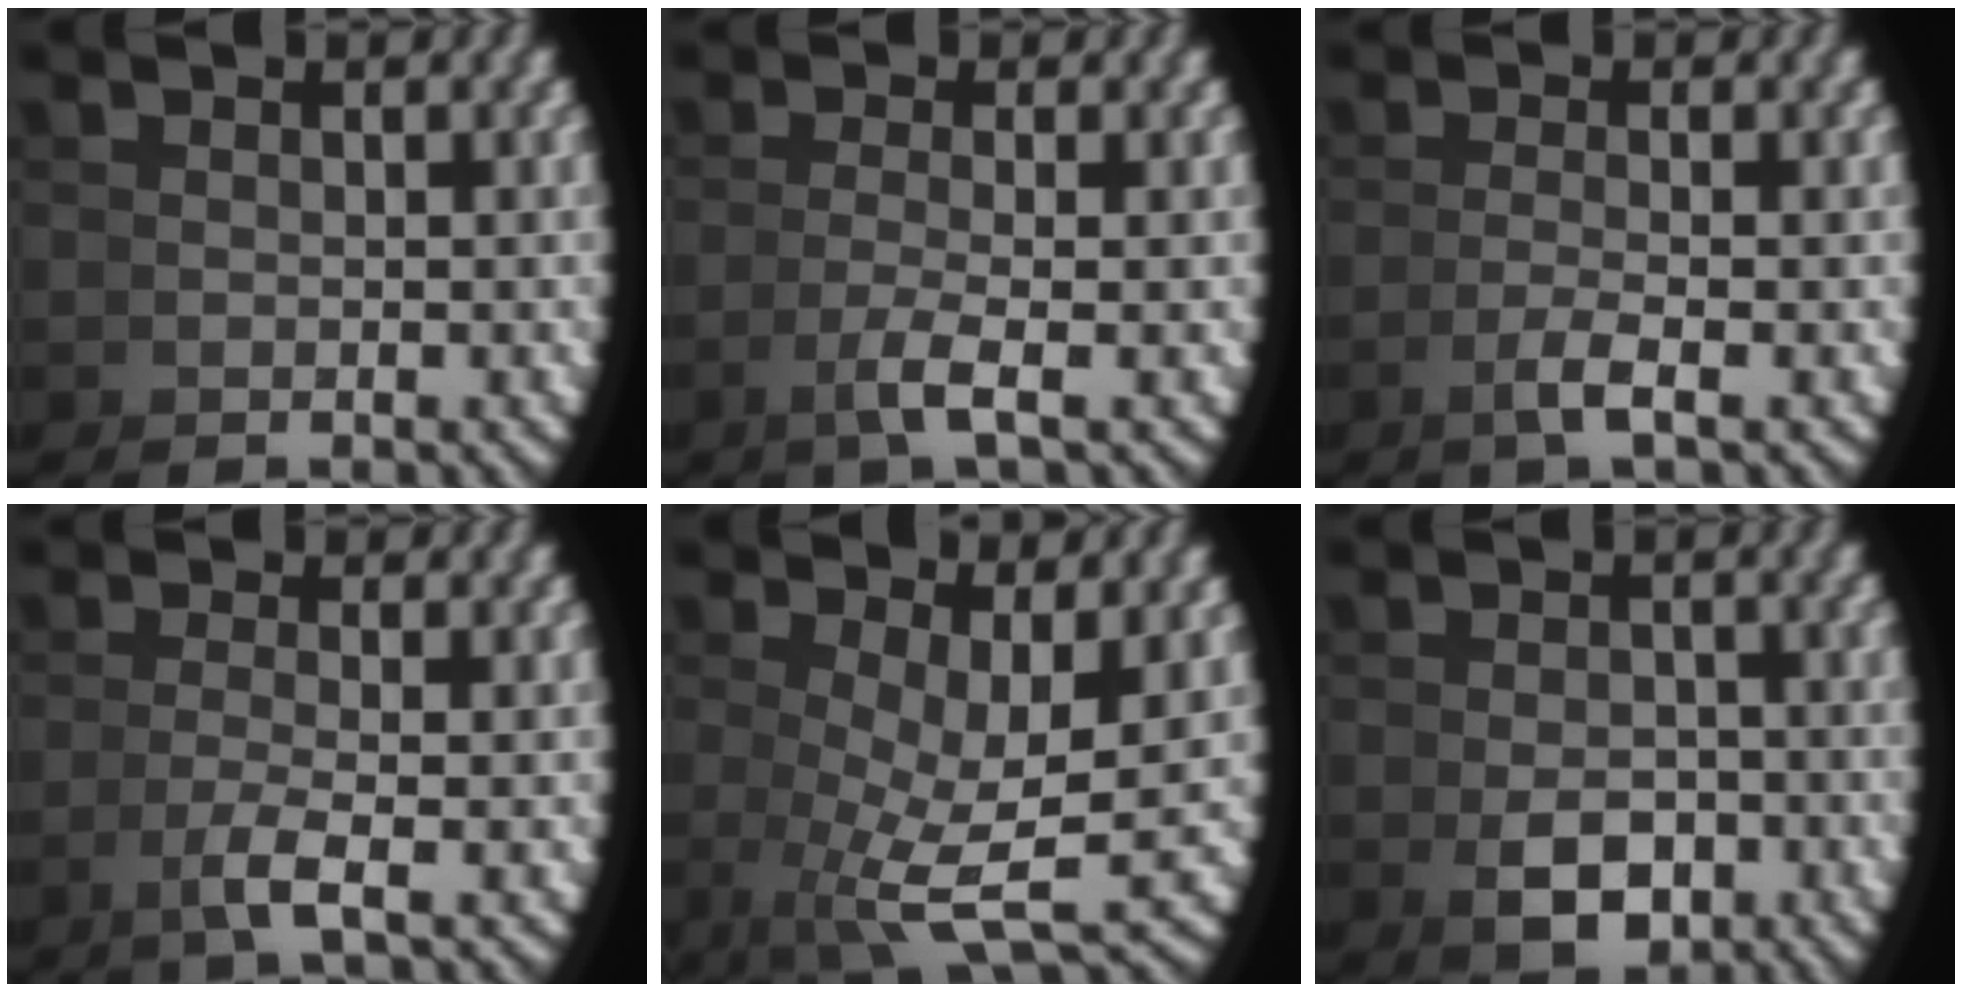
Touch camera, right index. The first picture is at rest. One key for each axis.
{"total": 2.5, "fx": -0.7, "fy": -0.8, "fz": 2.3, "tx": -0.045, "ty": -0.004, "tz": -0.008}
{"total": 2.0, "fx": -0.7, "fy": -1.0, "fz": 1.5, "tx": -0.025, "ty": 0.000, "tz": -0.012}
{"total": 2.6, "fx": -0.7, "fy": -0.8, "fz": 2.4, "tx": -0.046, "ty": -0.005, "tz": -0.008}
{"total": 7.3, "fx": 0.4, "fy": 3.2, "fz": 6.6, "tx": -0.111, "ty": -0.029, "tz": 0.019}
{"total": 3.6, "fx": -1.5, "fy": 2.1, "fz": 2.5, "tx": -0.030, "ty": -0.017, "tz": -0.014}